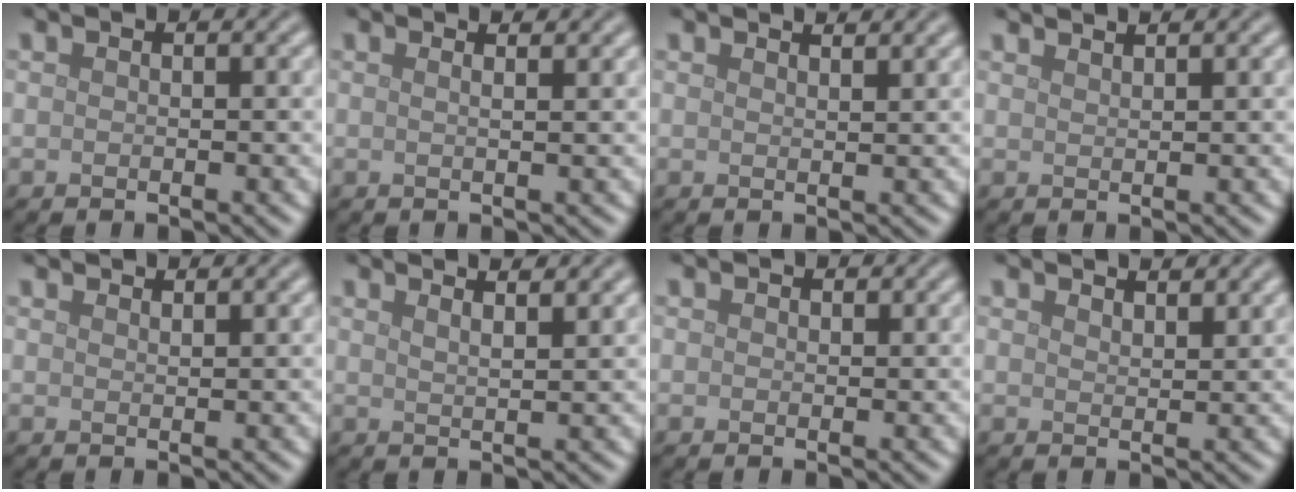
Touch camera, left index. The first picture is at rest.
{"total": 2.8, "force": [1.7, 1.3, 1.9], "torque": [-0.005, 0.011, -0.011]}
{"total": 1.9, "force": [1.7, 0.4, 0.7], "torque": [-0.001, 0.007, 0.013]}
{"total": 2.2, "force": [1.9, 0.5, 0.9], "torque": [0.004, 0.002, 0.013]}
{"total": 1.8, "force": [1.7, 0.2, 0.4], "torque": [-0.006, 0.001, 0.022]}
{"total": 5.0, "force": [3.6, 1.7, 3.0], "torque": [-0.011, 0.031, 0.015]}
{"total": 0.5, "force": [0.4, 0.4, 0.1], "torque": [0.000, -0.001, 0.005]}
{"total": 2.3, "force": [2.2, 0.4, 0.7], "torque": [-0.010, 0.003, 0.036]}